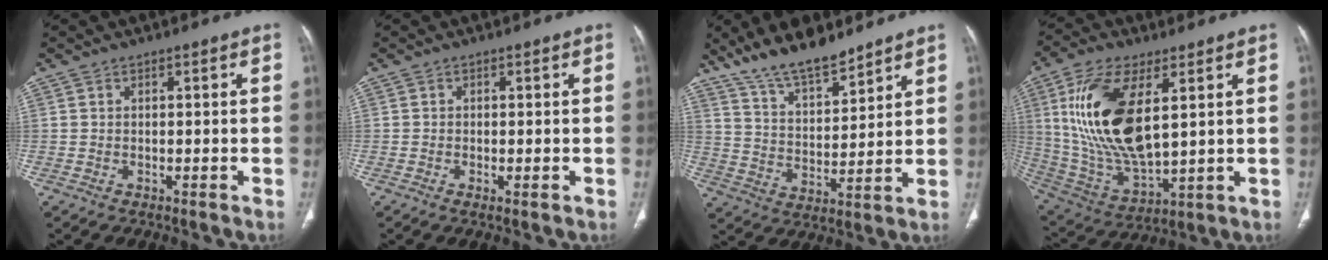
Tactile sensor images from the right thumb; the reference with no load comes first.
{"total": 1.0, "force": [-0.4, 0.2, 0.9], "torque": [-0.021, -0.004, -0.009]}
{"total": 12.9, "force": [10.7, 3.8, 6.1], "torque": [-0.083, -0.062, 0.198]}
{"total": 20.7, "force": [5.3, 9.3, 17.7], "torque": [-0.354, -0.027, 0.110]}